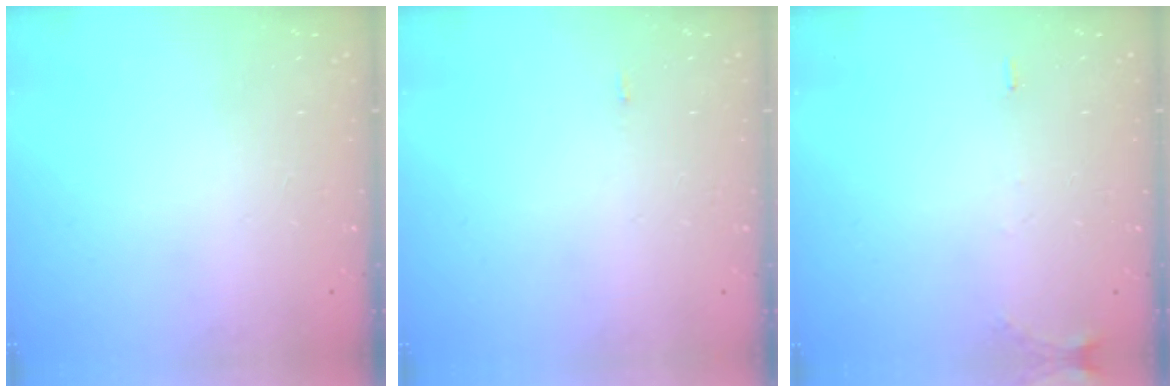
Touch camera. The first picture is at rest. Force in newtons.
{"total": 12.5, "press": 4.6, "slide": 11.7}
{"total": 6.5, "press": 6.2, "slide": 1.8}